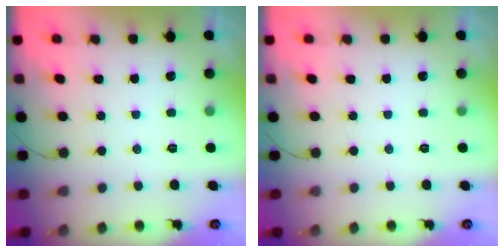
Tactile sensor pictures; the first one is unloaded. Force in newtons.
{"total": 0.0}